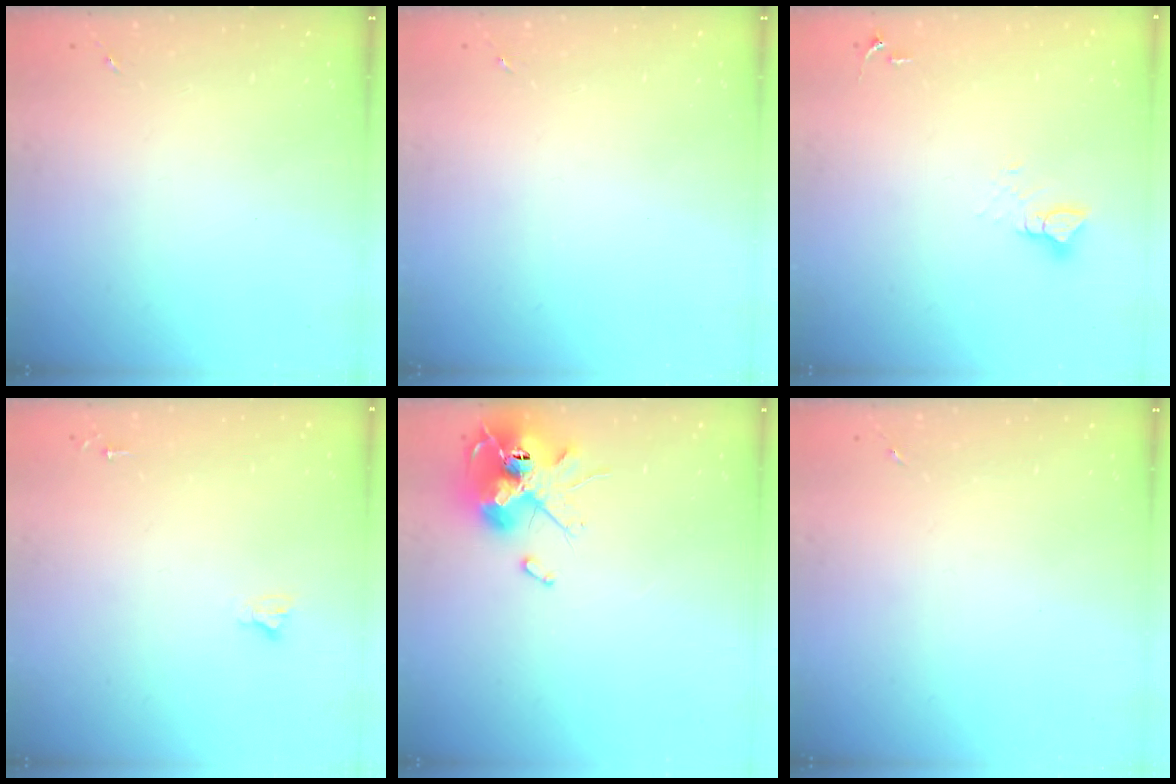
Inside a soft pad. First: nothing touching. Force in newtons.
{"total": 0.0}
{"total": 3.9, "press": 3.9, "slide": 0.2}
{"total": 2.7, "press": 2.7, "slide": 0.2}
{"total": 13.9, "press": 13.8, "slide": 1.3}
{"total": 0.0}